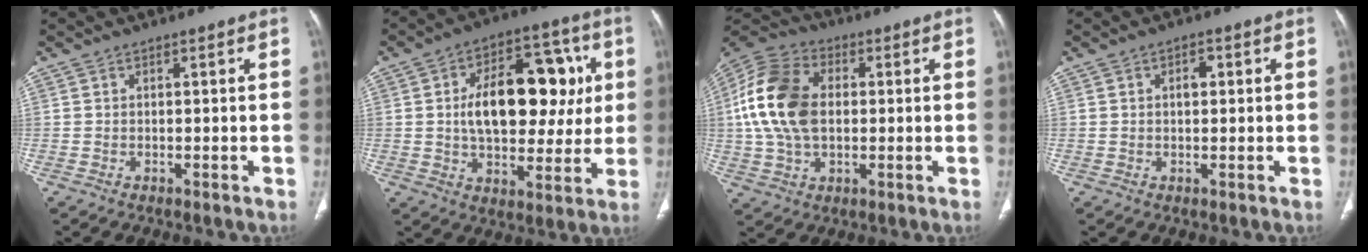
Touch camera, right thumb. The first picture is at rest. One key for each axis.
{"total": 20.6, "fx": 2.8, "fy": 12.1, "fz": 16.5, "tx": -0.206, "ty": 0.020, "tz": 0.044}
{"total": 17.0, "fx": 1.3, "fy": 11.2, "fz": 12.7, "tx": -0.250, "ty": 0.020, "tz": 0.022}
{"total": 2.2, "fx": 0.5, "fy": 1.3, "fz": 1.7, "tx": -0.020, "ty": 0.003, "tz": 0.006}